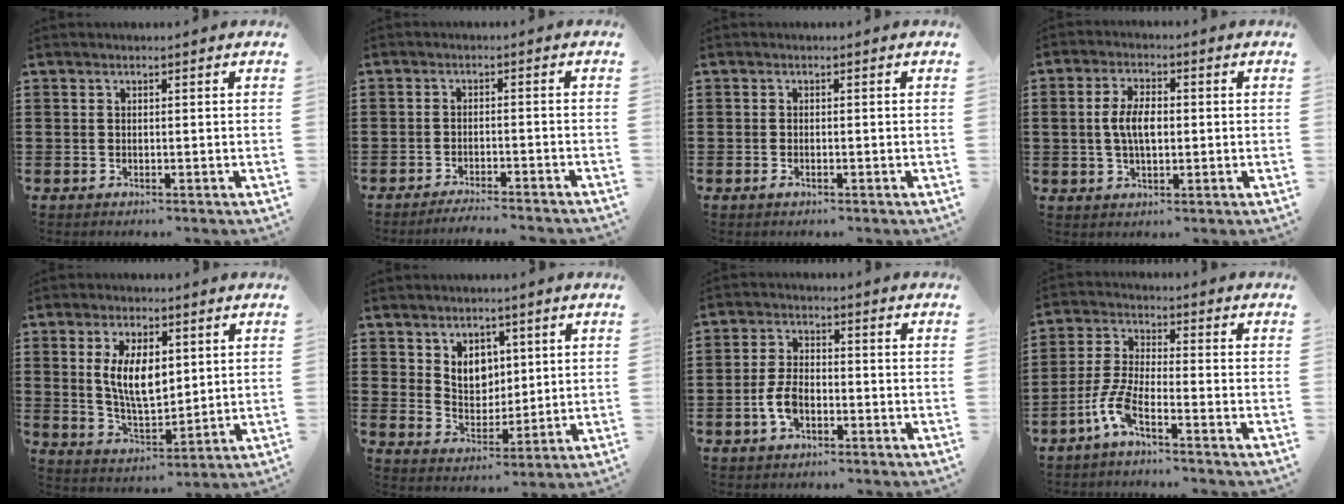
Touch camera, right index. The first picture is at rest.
{"total": 2.5, "force": [-2.5, -0.3, 0.3], "torque": [-0.007, 0.000, -0.051]}
{"total": 0.6, "force": [-0.2, 0.3, 0.5], "torque": [-0.010, -0.004, -0.002]}
{"total": 5.5, "force": [0.0, 2.8, 4.8], "torque": [-0.099, 0.001, -0.007]}
{"total": 8.4, "force": [2.0, 4.2, 7.0], "torque": [-0.134, 0.009, 0.034]}
{"total": 5.5, "force": [2.8, 4.2, 2.2], "torque": [-0.046, -0.001, 0.048]}
{"total": 5.0, "force": [-1.6, 2.8, 3.9], "torque": [-0.095, -0.001, -0.035]}
{"total": 5.9, "force": [-3.9, 0.8, 4.4], "torque": [-0.123, -0.018, -0.081]}